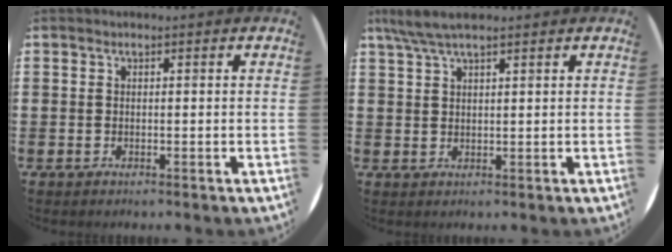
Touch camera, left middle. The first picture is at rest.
{"total": 4.0, "force": [3.0, 0.7, 2.6], "torque": [-0.057, 0.003, 0.055]}